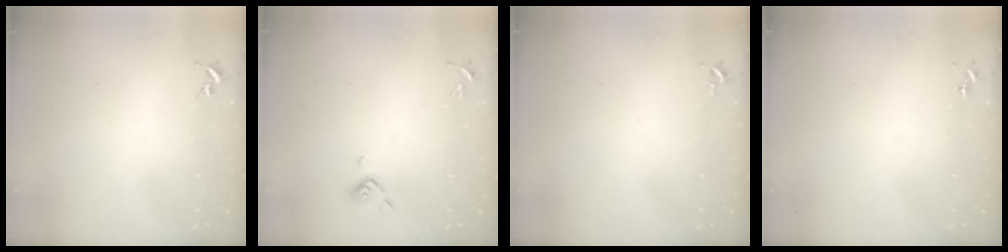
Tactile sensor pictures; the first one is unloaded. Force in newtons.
{"total": 5.5, "press": 5.3, "slide": 1.5}
{"total": 2.6, "press": 2.6, "slide": 0.4}
{"total": 0.0}